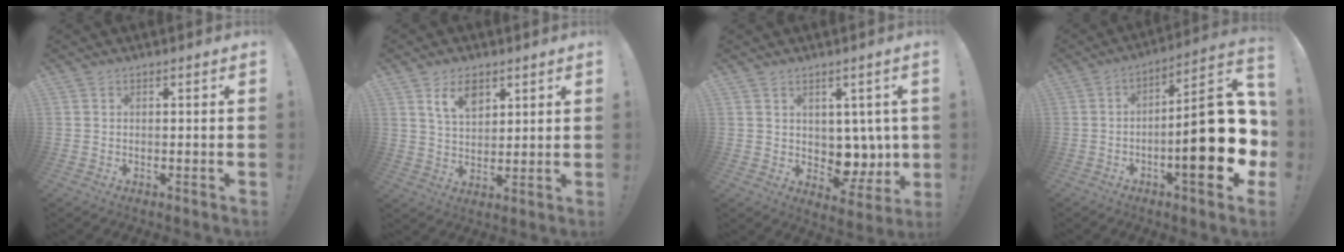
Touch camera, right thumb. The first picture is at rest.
{"total": 7.8, "force": [4.6, 4.4, 4.4], "torque": [-0.077, -0.013, 0.086]}
{"total": 8.5, "force": [3.0, 7.1, 3.5], "torque": [-0.034, -0.036, 0.067]}
{"total": 24.3, "force": [-3.5, 7.2, 22.9], "torque": [-0.311, 0.015, -0.050]}